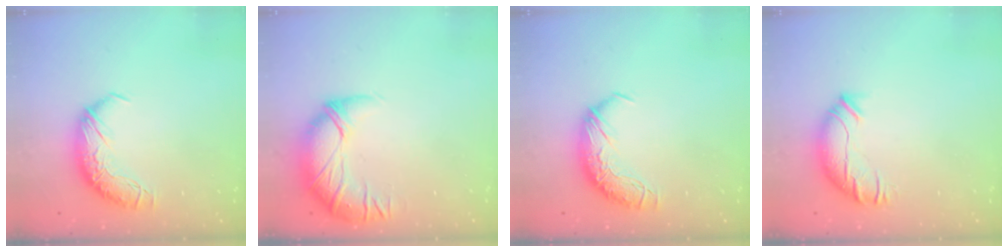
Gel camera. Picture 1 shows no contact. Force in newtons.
{"total": 2.9, "press": 0.7, "slide": 2.8}
{"total": 0.0}
{"total": 2.0, "press": 0.6, "slide": 1.9}